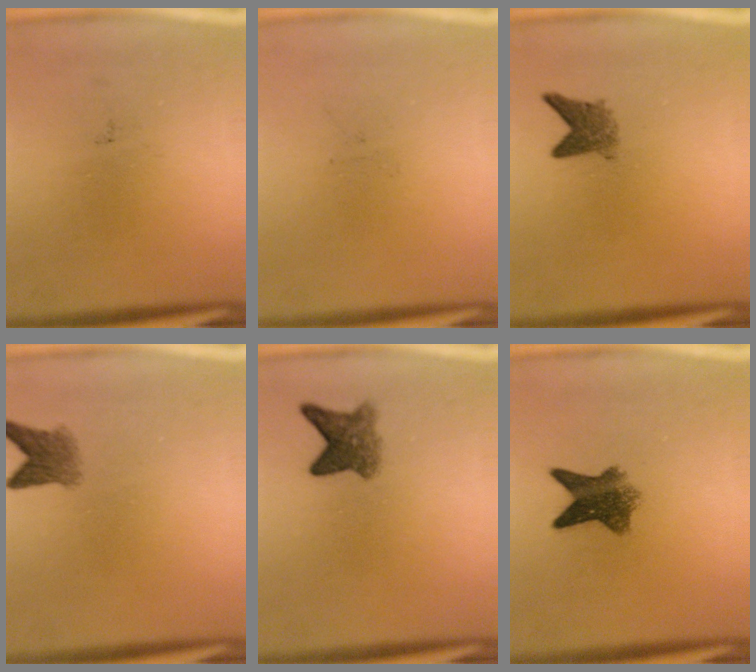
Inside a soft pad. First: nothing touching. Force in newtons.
{"total": 0.0}
{"total": 3.0}
{"total": 3.1}
{"total": 4.1}
{"total": 6.5}